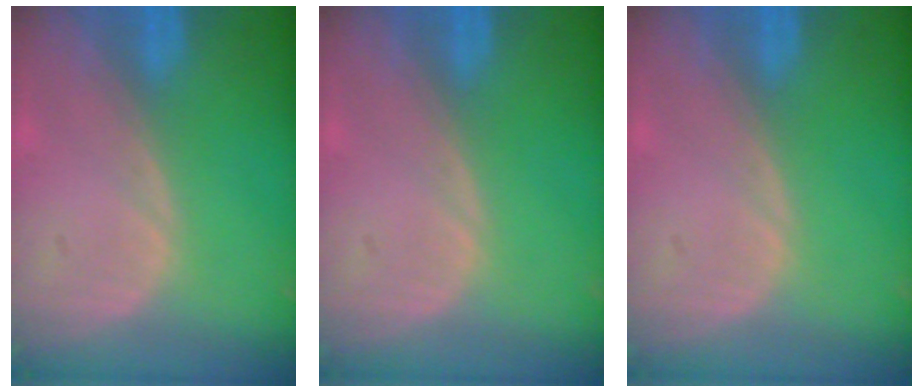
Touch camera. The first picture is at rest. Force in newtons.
{"total": 0.0}
{"total": 0.0}